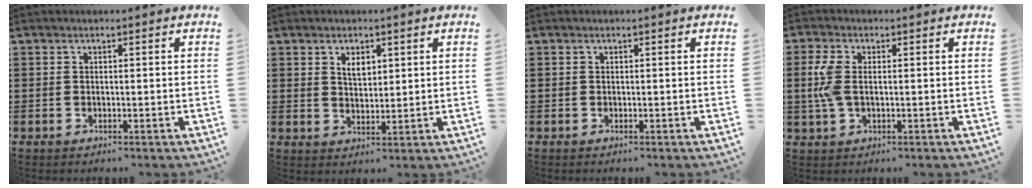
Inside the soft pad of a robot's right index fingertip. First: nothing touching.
{"total": 2.6, "force": [1.5, 1.4, 1.5], "torque": [-0.028, 0.001, 0.026]}
{"total": 0.0}
{"total": 5.1, "force": [0.2, 2.5, 4.4], "torque": [-0.122, -0.005, -0.008]}